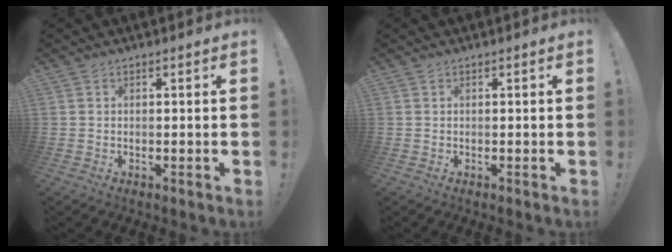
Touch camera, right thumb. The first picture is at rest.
{"total": 0.0}